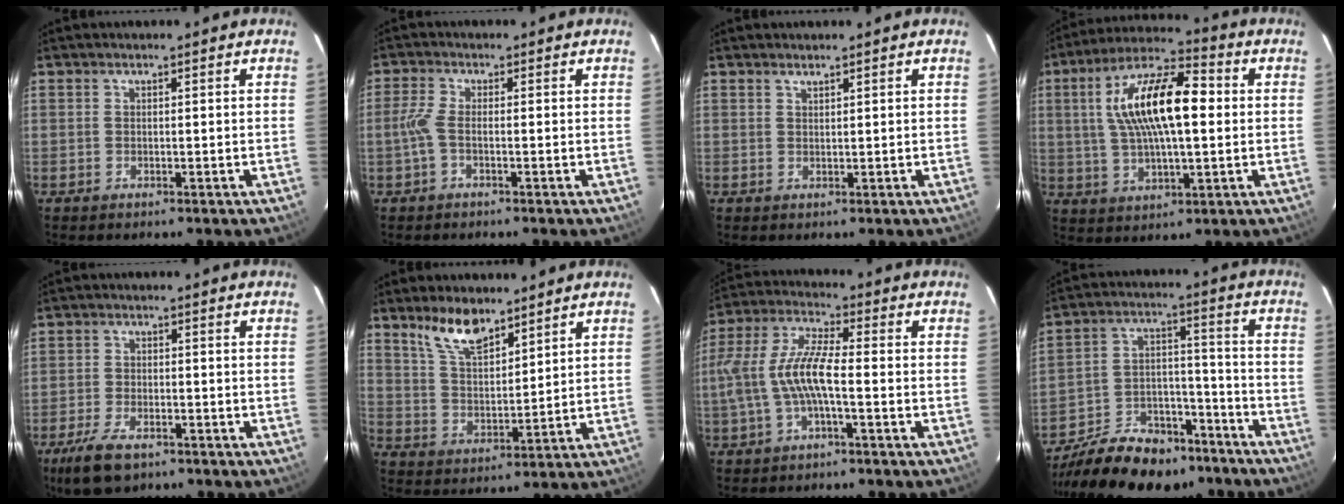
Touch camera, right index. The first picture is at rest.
{"total": 2.8, "force": [-1.0, 0.5, 2.6], "torque": [-0.065, 0.002, -0.021]}
{"total": 0.8, "force": [0.7, 0.1, 0.2], "torque": [-0.003, 0.000, 0.014]}
{"total": 16.8, "force": [2.5, 6.0, 15.5], "torque": [-0.286, 0.023, 0.042]}
{"total": 8.0, "force": [-5.4, 3.4, 4.8], "torque": [-0.124, -0.017, -0.099]}
{"total": 8.7, "force": [6.5, 3.1, 4.8], "torque": [-0.088, 0.005, 0.130]}
{"total": 10.4, "force": [-2.2, 2.3, 9.9], "torque": [-0.213, 0.005, -0.039]}
{"total": 21.1, "force": [-16.8, 9.7, 8.3], "torque": [-0.174, 0.035, -0.245]}